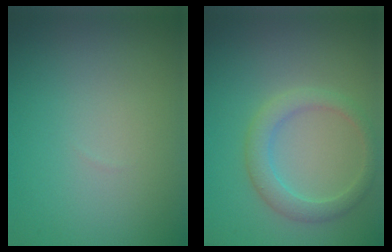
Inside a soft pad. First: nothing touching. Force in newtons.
{"total": 2.8, "press": 2.8, "slide": 0.3}